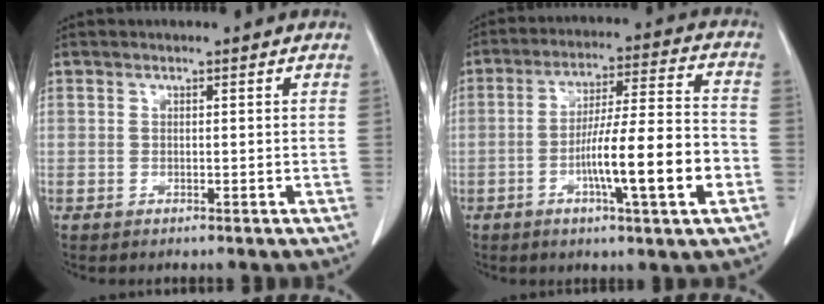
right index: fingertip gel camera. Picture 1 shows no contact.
{"total": 14.0, "force": [-4.3, 0.6, 13.3], "torque": [-0.216, 0.005, -0.068]}